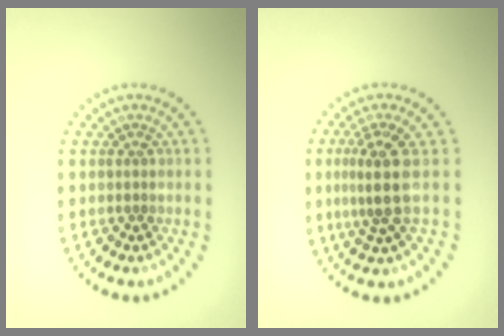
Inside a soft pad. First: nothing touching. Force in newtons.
{"total": 3.5, "press": 2.8, "slide": 2.2}